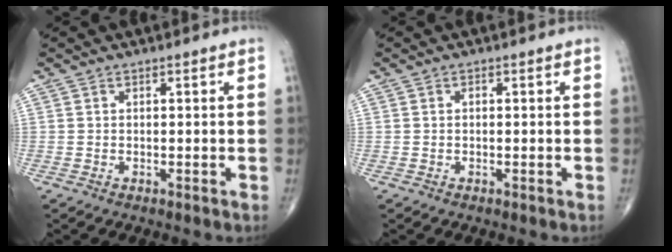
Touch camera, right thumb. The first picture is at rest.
{"total": 0.5, "force": [0.0, 0.4, 0.4], "torque": [-0.004, 0.001, -0.002]}